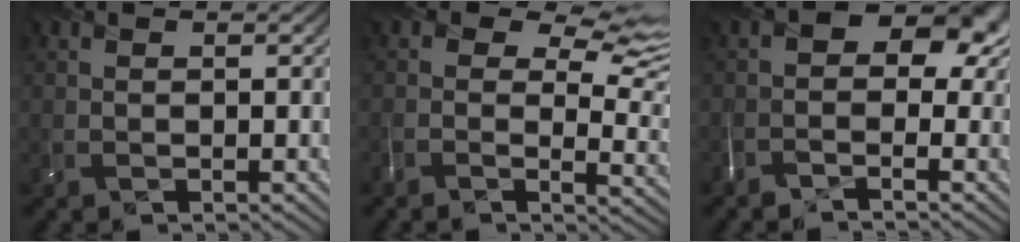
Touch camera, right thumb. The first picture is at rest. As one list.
[{"total": 9.0, "force": [3.3, 4.5, 7.1], "torque": [-0.114, 0.001, 0.056]}, {"total": 4.9, "force": [-1.2, 2.7, 4.0], "torque": [-0.048, 0.000, -0.034]}]